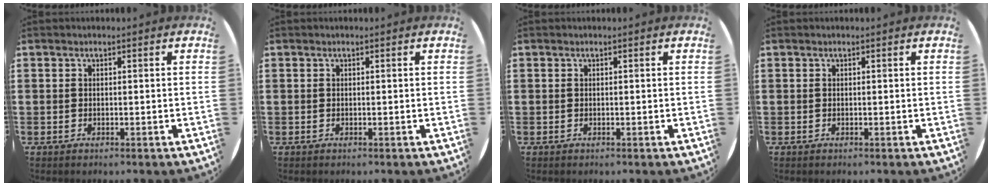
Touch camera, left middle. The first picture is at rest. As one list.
[{"total": 0.0}, {"total": 0.0}, {"total": 0.0}]